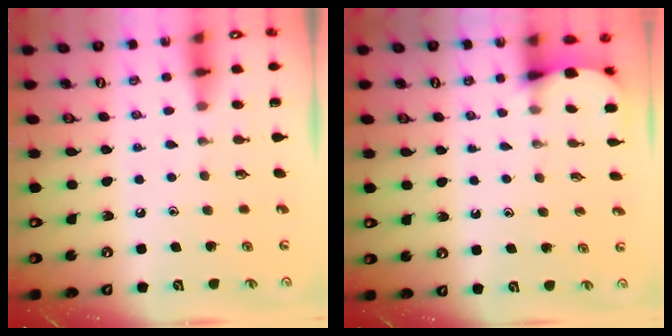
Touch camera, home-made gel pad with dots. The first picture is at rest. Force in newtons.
{"total": 2.5, "press": 2.5, "slide": 0.2}